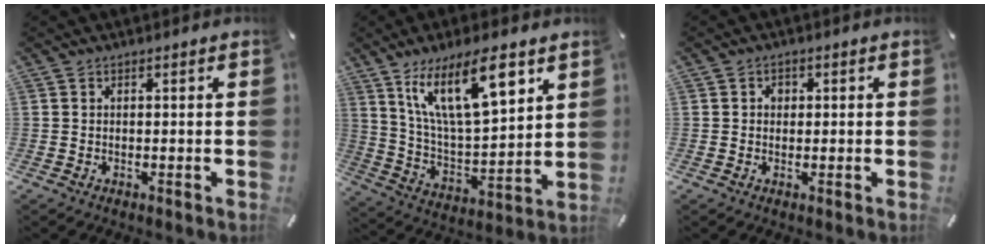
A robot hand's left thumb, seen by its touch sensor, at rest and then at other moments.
{"total": 18.4, "force": [10.9, 7.2, 12.9], "torque": [-0.246, -0.039, 0.182]}
{"total": 1.4, "force": [0.0, 1.4, 0.4], "torque": [-0.001, 0.005, -0.004]}